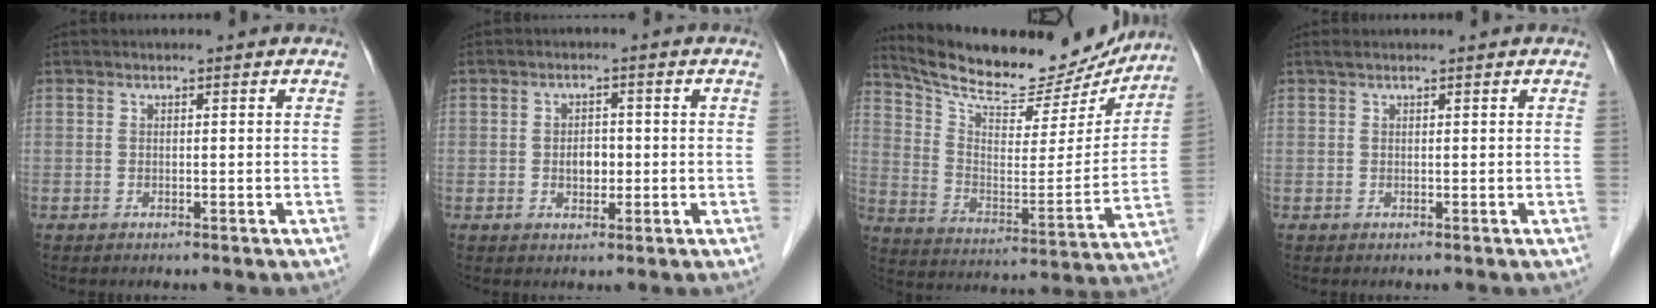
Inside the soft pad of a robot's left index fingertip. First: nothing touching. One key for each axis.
{"total": 2.9, "fx": -0.6, "fy": 2.0, "fz": 2.0, "tx": -0.031, "ty": 0.002, "tz": -0.007}
{"total": 21.1, "fx": 19.2, "fy": 5.4, "fz": 6.8, "tx": -0.116, "ty": -0.020, "tz": 0.285}
{"total": 0.6, "fx": 0.5, "fy": 0.2, "fz": 0.4, "tx": -0.014, "ty": 0.012, "tz": 0.011}